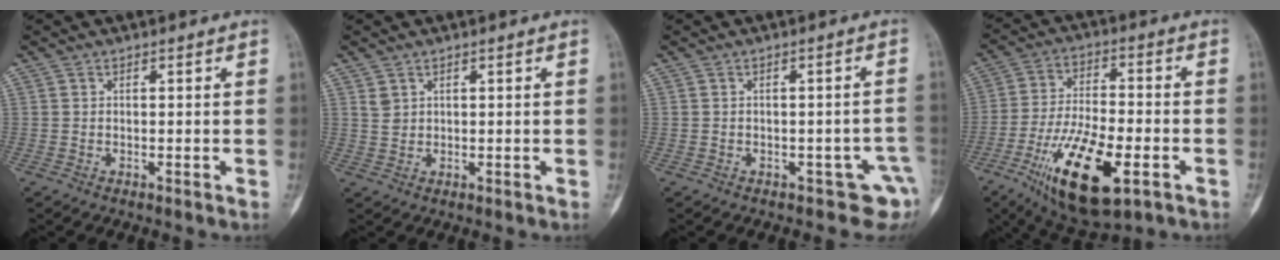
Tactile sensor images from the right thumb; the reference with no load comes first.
{"total": 2.0, "force": [1.2, 1.4, 0.9], "torque": [-0.009, -0.004, 0.028]}
{"total": 4.9, "force": [-2.3, 2.9, 3.2], "torque": [-0.007, 0.020, -0.025]}
{"total": 18.9, "force": [-7.7, 7.4, 15.6], "torque": [-0.282, 0.013, -0.122]}